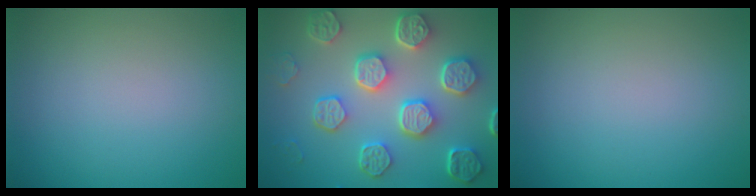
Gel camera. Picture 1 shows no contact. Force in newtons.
{"total": 8.3, "press": 6.2, "slide": 5.6}
{"total": 0.0}